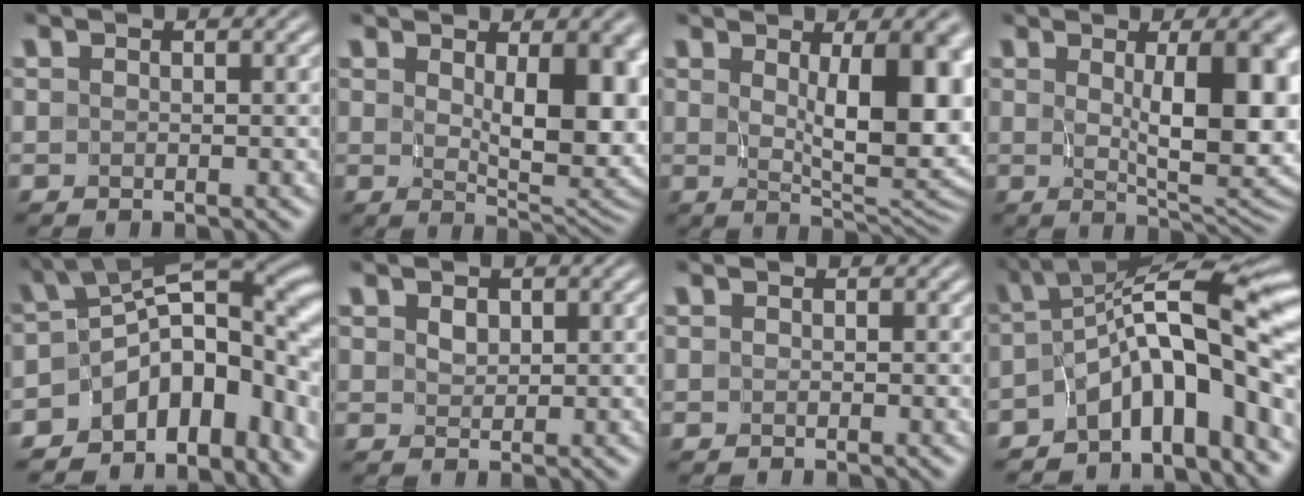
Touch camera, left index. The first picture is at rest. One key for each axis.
{"total": 9.6, "fx": 1.4, "fy": 4.3, "fz": 8.4, "tx": -0.114, "ty": -0.011, "tz": 0.033}
{"total": 11.4, "fx": 1.9, "fy": 4.5, "fz": 10.3, "tx": -0.113, "ty": -0.002, "tz": 0.034}
{"total": 10.5, "fx": 1.5, "fy": 3.6, "fz": 9.7, "tx": -0.120, "ty": -0.004, "tz": 0.027}
{"total": 12.0, "fx": -5.3, "fy": 7.9, "fz": 7.4, "tx": -0.100, "ty": -0.009, "tz": -0.088}
{"total": 0.9, "fx": 0.6, "fy": 0.6, "fz": 0.5, "tx": -0.011, "ty": -0.002, "tz": 0.013}
{"total": 0.7, "fx": 0.3, "fy": 0.5, "fz": 0.4, "tx": 0.003, "ty": 0.001, "tz": 0.002}
{"total": 10.4, "fx": -4.0, "fy": 3.7, "fz": 8.8, "tx": -0.120, "ty": 0.015, "tz": -0.077}